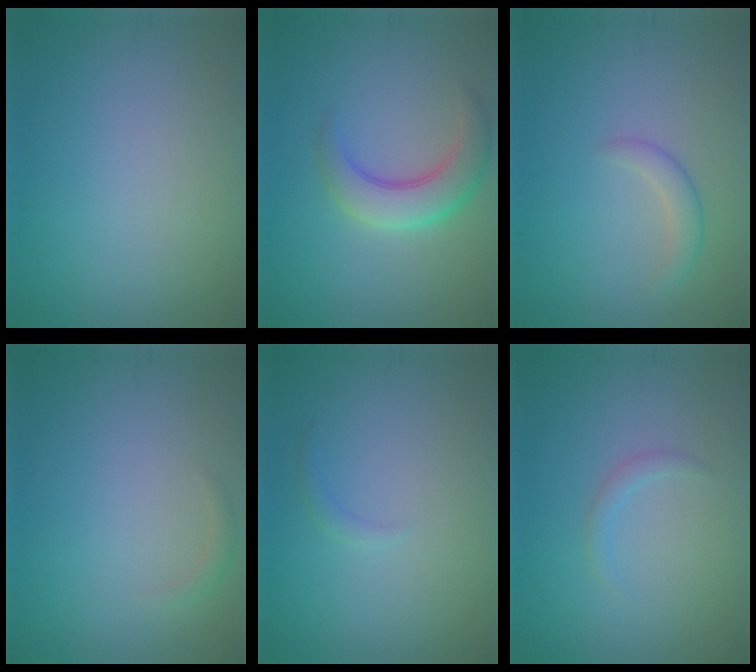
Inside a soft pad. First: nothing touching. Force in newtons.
{"total": 4.4, "press": 4.4, "slide": 0.3}
{"total": 1.7, "press": 1.7, "slide": 0.1}
{"total": 0.8, "press": 0.8, "slide": 0.1}
{"total": 0.7, "press": 0.7, "slide": 0.1}
{"total": 0.9, "press": 0.9, "slide": 0.1}